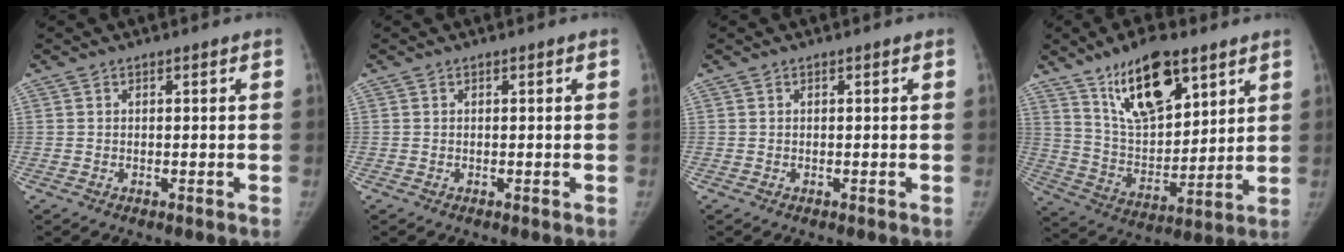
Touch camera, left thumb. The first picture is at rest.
{"total": 0.0}
{"total": 0.0}
{"total": 17.6, "force": [10.5, 7.8, 11.8], "torque": [-0.163, -0.051, 0.195]}